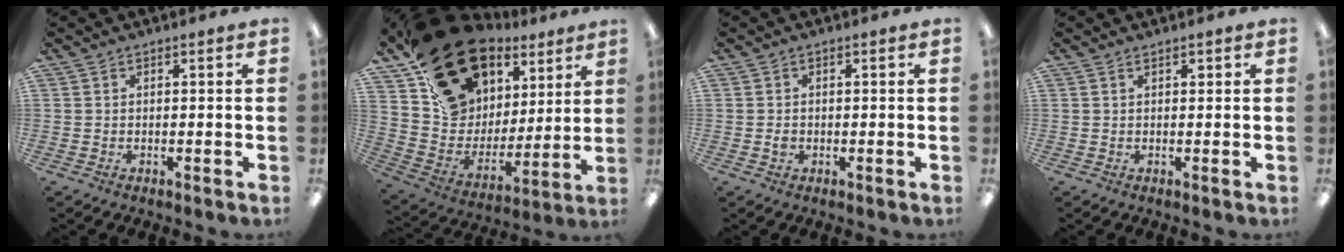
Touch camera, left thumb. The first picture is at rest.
{"total": 23.0, "force": [15.3, 14.2, 9.7], "torque": [-0.166, -0.089, 0.292]}
{"total": 1.5, "force": [-0.2, 1.3, 0.6], "torque": [-0.010, 0.005, -0.006]}
{"total": 0.8, "force": [0.6, 0.4, 0.4], "torque": [-0.008, 0.002, 0.011]}